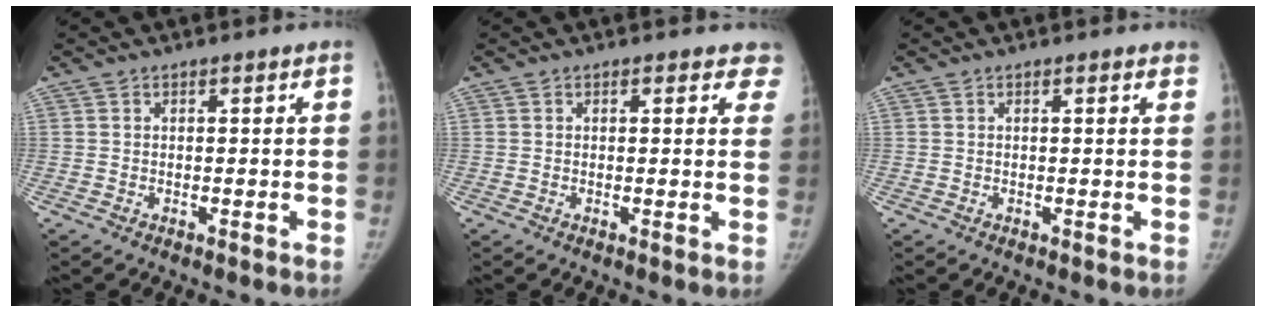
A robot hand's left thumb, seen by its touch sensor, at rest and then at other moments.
{"total": 4.0, "force": [2.8, 1.9, 2.2], "torque": [0.010, -0.006, 0.018]}
{"total": 1.4, "force": [0.9, 0.3, 0.9], "torque": [-0.008, 0.003, 0.009]}